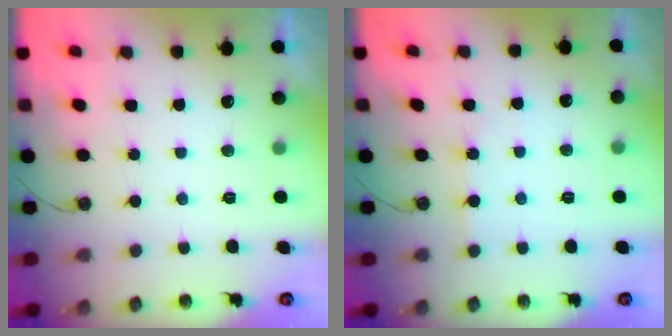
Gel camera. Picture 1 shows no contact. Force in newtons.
{"total": 3.4, "press": 3.4, "slide": 0.5}